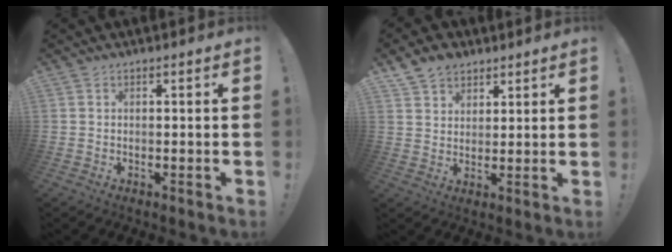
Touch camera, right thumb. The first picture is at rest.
{"total": 6.7, "force": [4.8, 4.4, 1.5], "torque": [-0.028, -0.025, 0.095]}